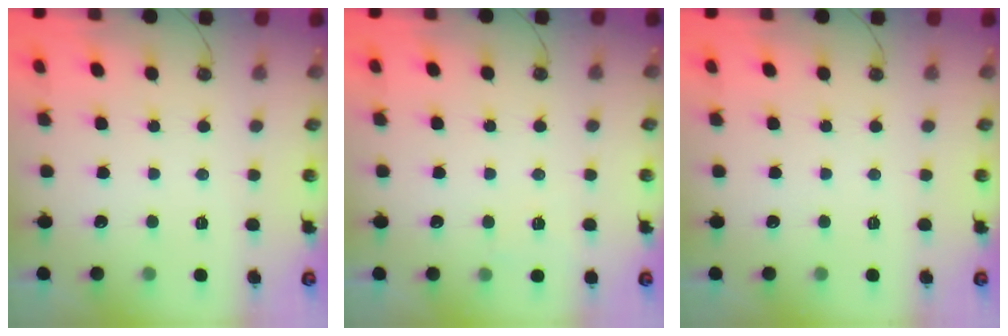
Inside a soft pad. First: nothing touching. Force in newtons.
{"total": 3.7, "press": 3.7, "slide": 0.1}
{"total": 0.0}